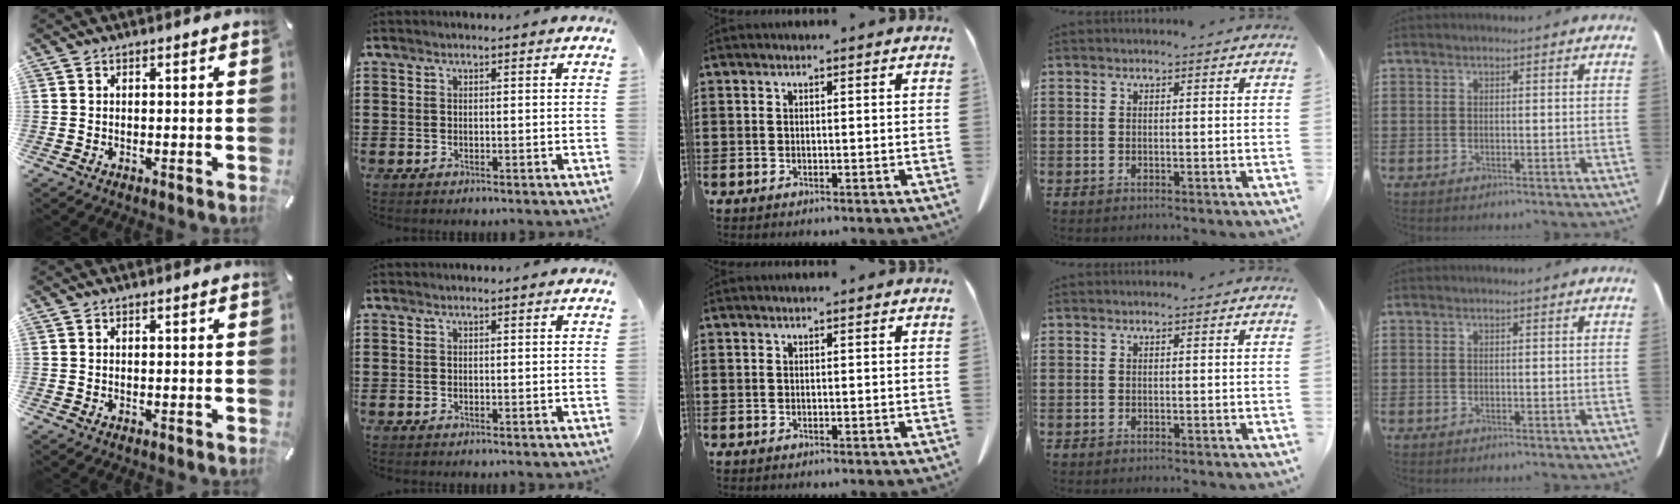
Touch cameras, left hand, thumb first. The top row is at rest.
{}